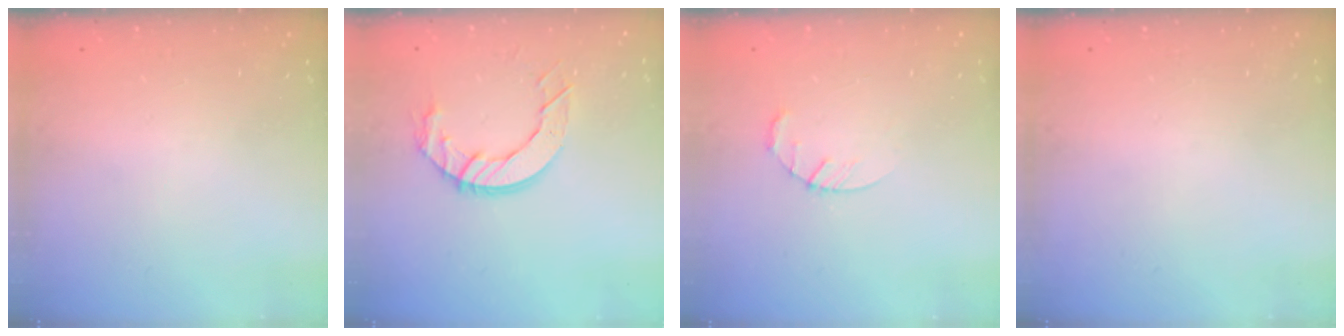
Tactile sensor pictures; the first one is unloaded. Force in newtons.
{"total": 9.1, "press": 9.1, "slide": 0.5}
{"total": 3.4, "press": 3.3, "slide": 0.5}
{"total": 0.0}